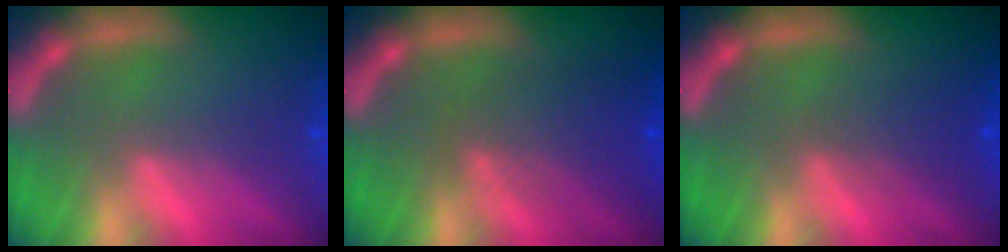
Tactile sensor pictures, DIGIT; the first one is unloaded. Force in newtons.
{"total": 4.6}
{"total": 2.5}